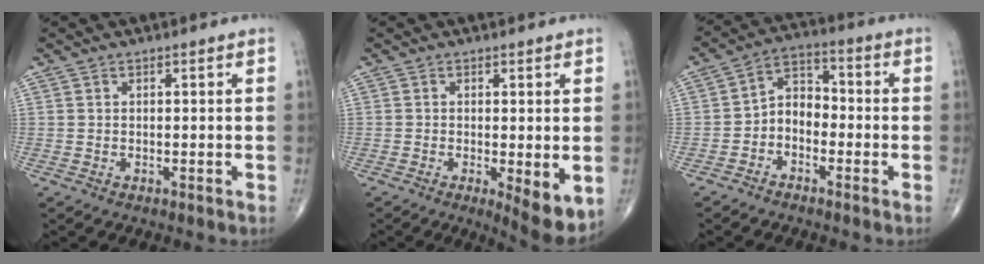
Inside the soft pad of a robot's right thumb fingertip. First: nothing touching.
{"total": 6.5, "force": [-1.4, 1.9, 6.1], "torque": [-0.084, -0.020, -0.020]}
{"total": 6.3, "force": [-2.1, 4.5, 3.8], "torque": [-0.040, 0.037, -0.056]}